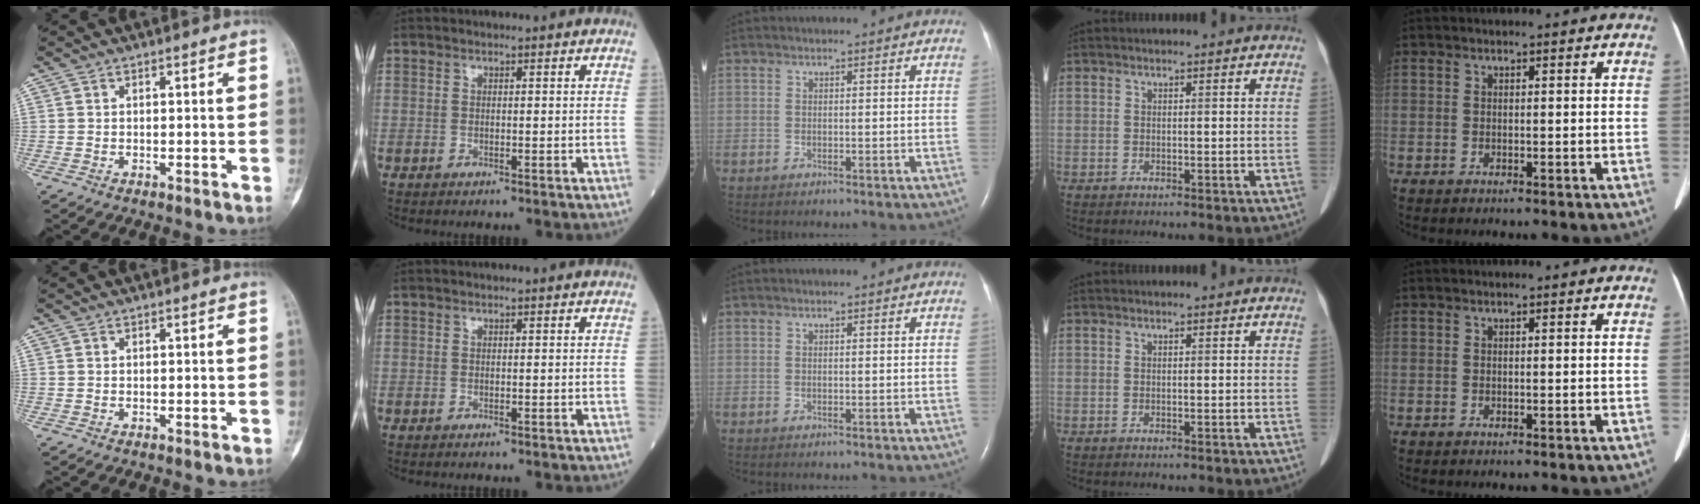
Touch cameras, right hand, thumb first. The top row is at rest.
{}